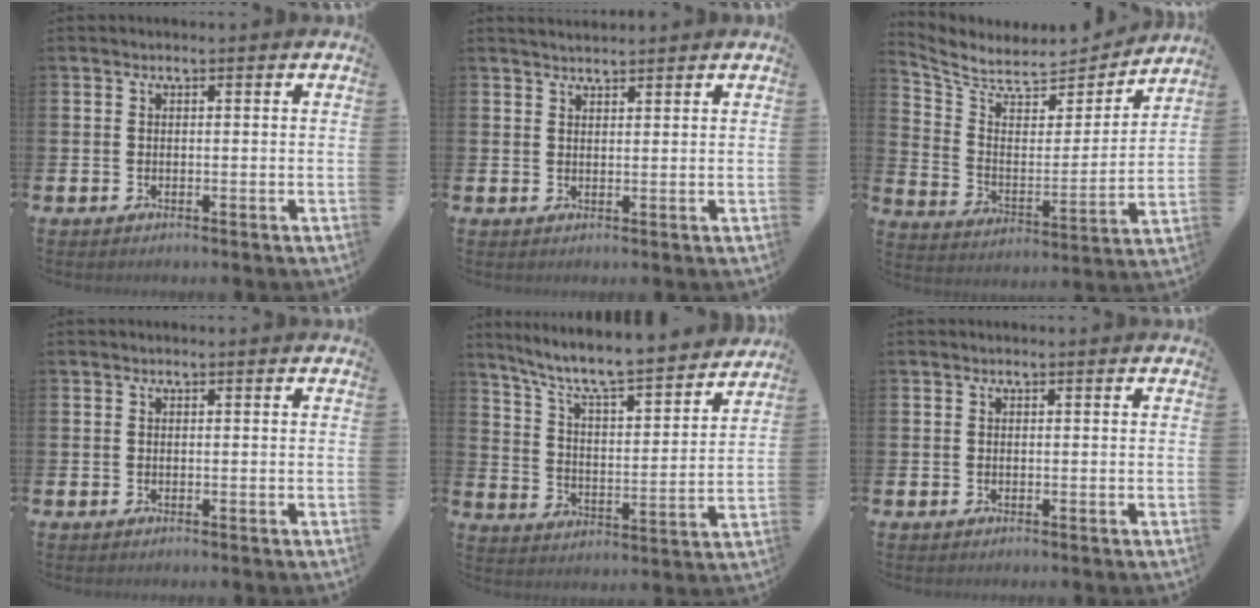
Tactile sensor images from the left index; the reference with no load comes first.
{"total": 2.1, "force": [2.0, 0.4, 0.3], "torque": [0.000, -0.006, 0.035]}
{"total": 6.6, "force": [6.0, 2.4, 1.3], "torque": [-0.071, -0.056, 0.100]}
{"total": 0.0}
{"total": 8.3, "force": [7.6, 0.8, 3.3], "torque": [-0.093, -0.060, 0.125]}
{"total": 0.0}